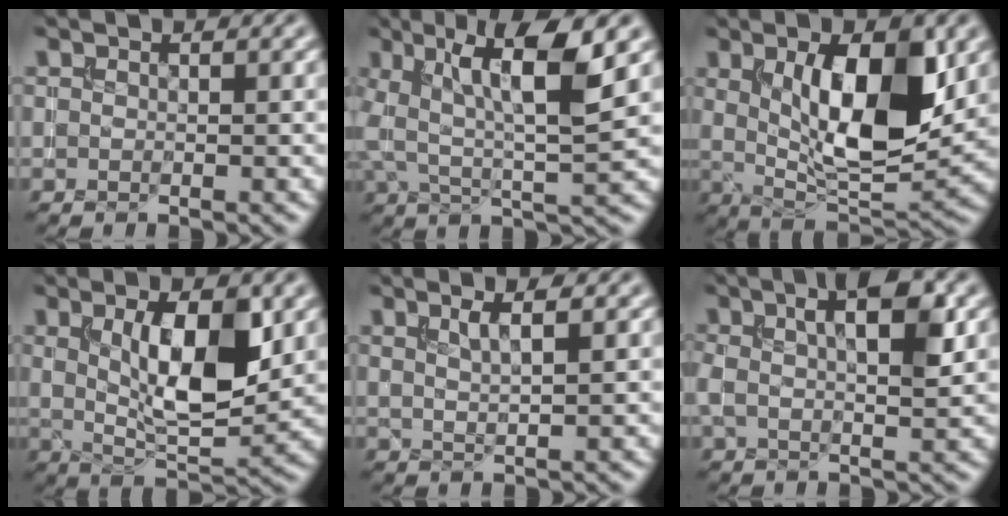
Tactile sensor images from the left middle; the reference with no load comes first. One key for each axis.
{"total": 8.3, "fx": 2.3, "fy": 2.1, "fz": 7.6, "tx": -0.139, "ty": 0.004, "tz": 0.037}
{"total": 10.0, "fx": 2.0, "fy": 3.8, "fz": 9.0, "tx": -0.144, "ty": -0.009, "tz": 0.039}
{"total": 7.9, "fx": 1.7, "fy": 3.0, "fz": 7.1, "tx": -0.120, "ty": -0.007, "tz": 0.033}
{"total": 2.3, "fx": 1.1, "fy": 0.5, "fz": 1.9, "tx": -0.028, "ty": 0.002, "tz": 0.018}
{"total": 5.9, "fx": 1.7, "fy": 1.7, "fz": 5.4, "tx": -0.085, "ty": 0.011, "tz": 0.023}